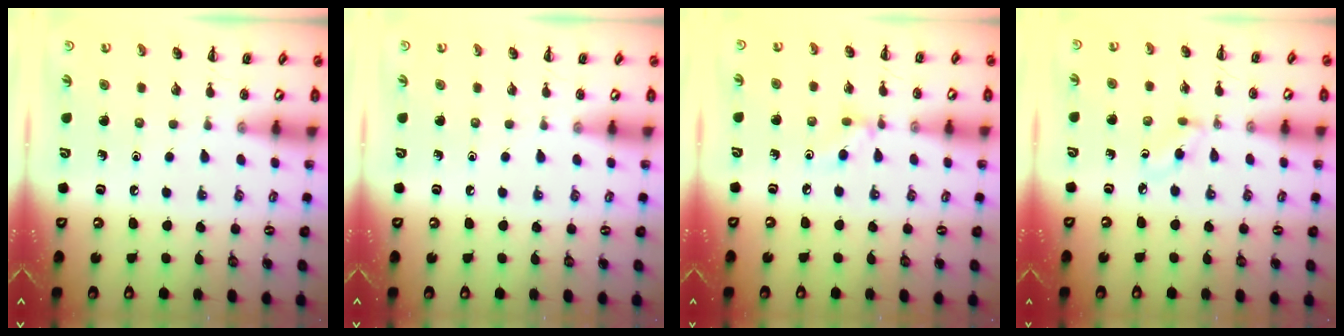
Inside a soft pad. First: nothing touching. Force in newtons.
{"total": 0.0}
{"total": 4.6, "press": 4.4, "slide": 1.6}
{"total": 2.9, "press": 2.6, "slide": 1.2}